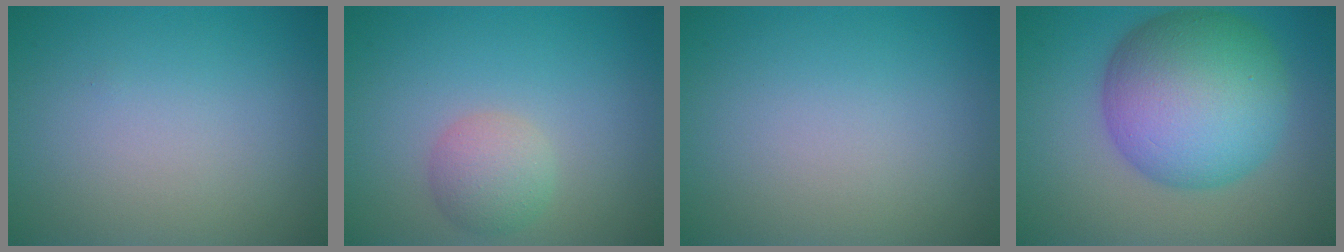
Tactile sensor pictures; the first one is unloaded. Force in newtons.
{"total": 2.7, "press": 2.6, "slide": 0.2}
{"total": 0.0}
{"total": 11.7, "press": 11.7, "slide": 0.1}